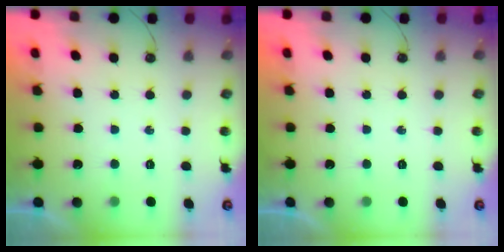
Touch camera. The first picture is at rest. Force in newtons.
{"total": 0.0}